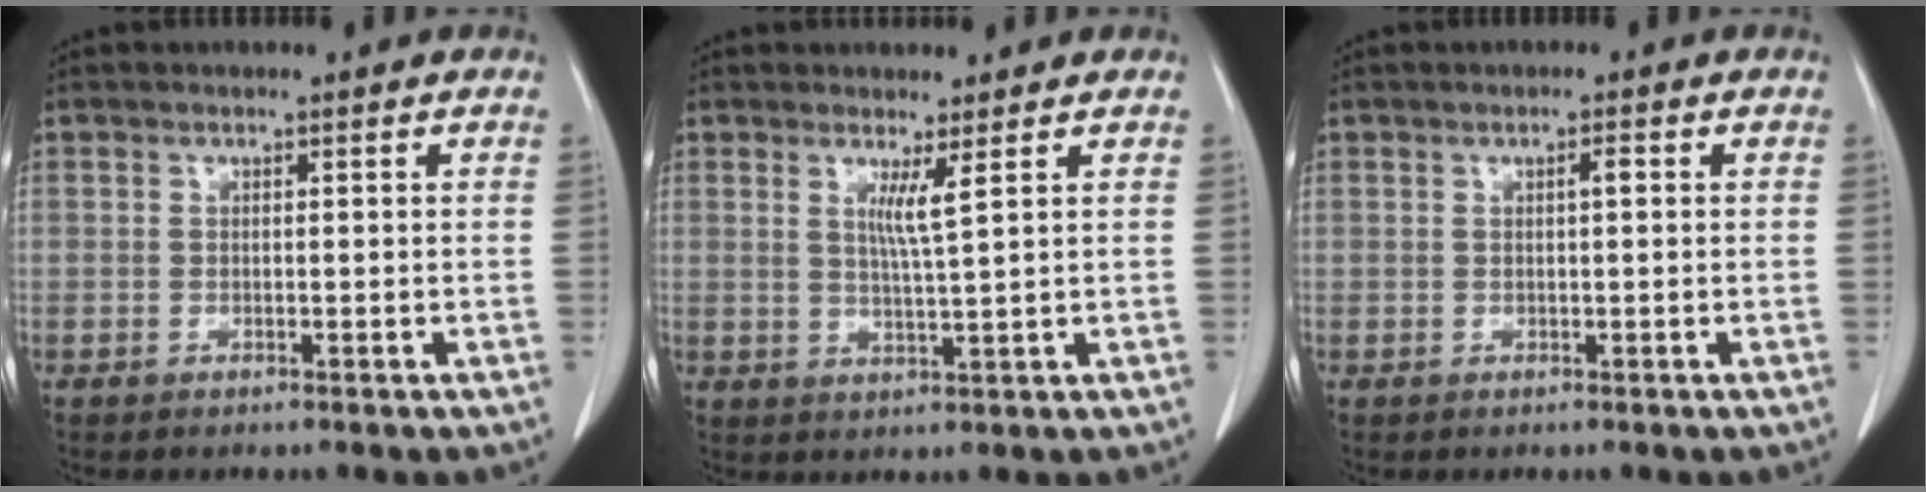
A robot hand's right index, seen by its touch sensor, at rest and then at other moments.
{"total": 3.1, "force": [1.4, -0.7, 2.7], "torque": [-0.051, -0.012, 0.027]}
{"total": 1.1, "force": [0.2, 0.2, 1.1], "torque": [-0.017, 0.003, 0.001]}